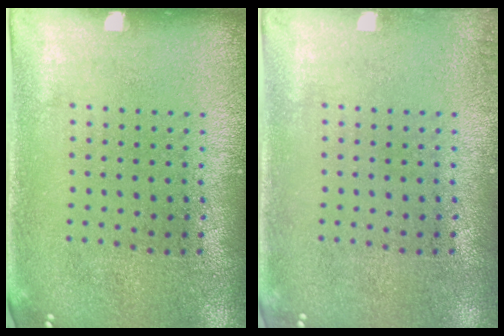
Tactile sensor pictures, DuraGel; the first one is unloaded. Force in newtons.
{"total": 0.8, "press": 0.8, "slide": 0.0}